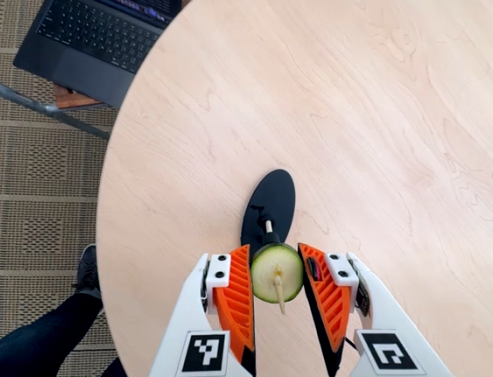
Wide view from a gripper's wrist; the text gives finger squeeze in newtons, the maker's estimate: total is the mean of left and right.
{"total": 10.3, "left": 10.5, "right": 10.2}